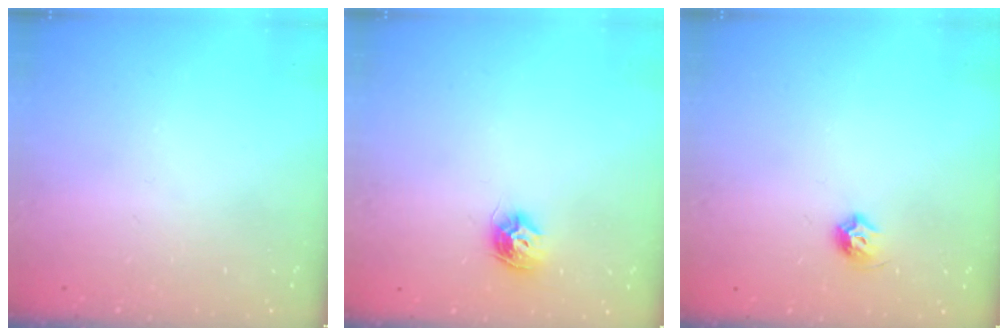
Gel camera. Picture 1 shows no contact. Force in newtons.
{"total": 8.8, "press": 8.8, "slide": 0.2}
{"total": 5.7, "press": 5.6, "slide": 1.0}